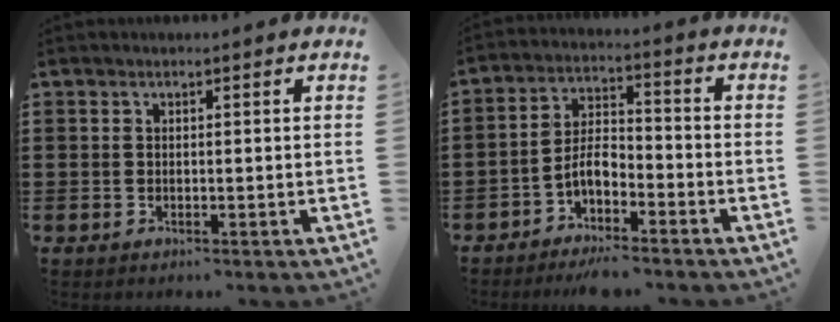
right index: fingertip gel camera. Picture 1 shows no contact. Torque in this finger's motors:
{"motor_torque": [2.14, 0.00, 0.70, 0.17]}